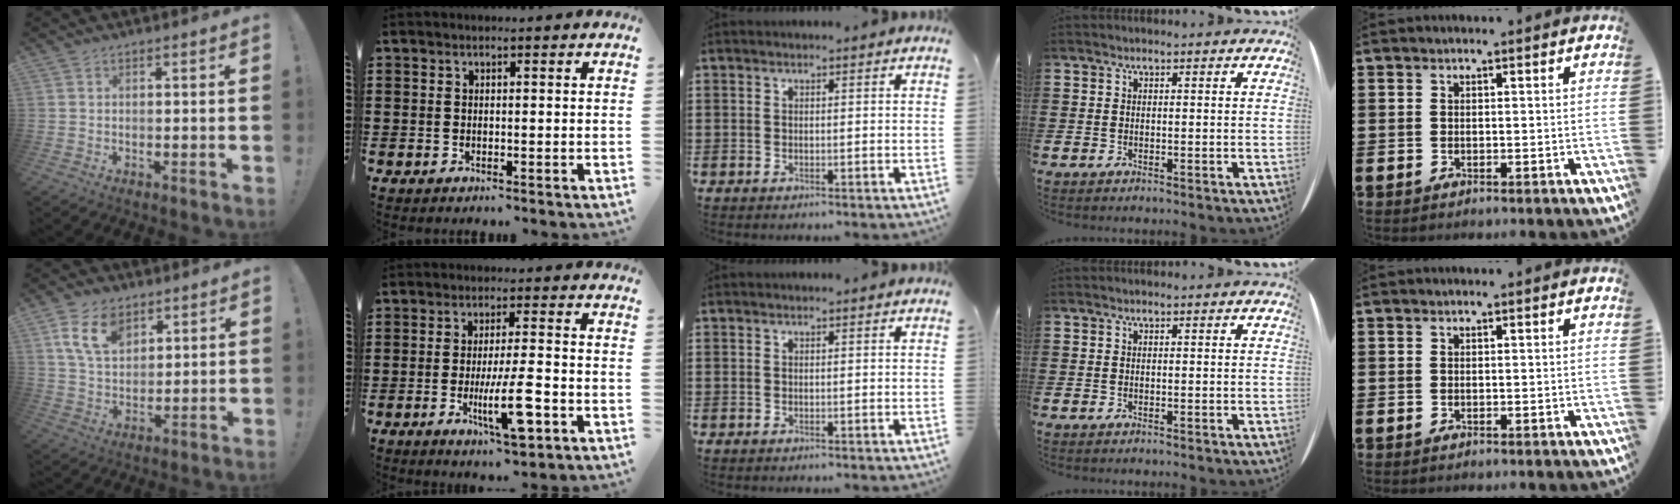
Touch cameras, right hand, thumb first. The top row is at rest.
{"thumb": {"total": 11.6, "force": [6.4, 7.3, 6.5], "torque": [-0.113, -0.020, 0.124]}, "index": {"total": 9.6, "force": [-3.4, 1.7, 8.8], "torque": [-0.165, -0.013, -0.059]}}